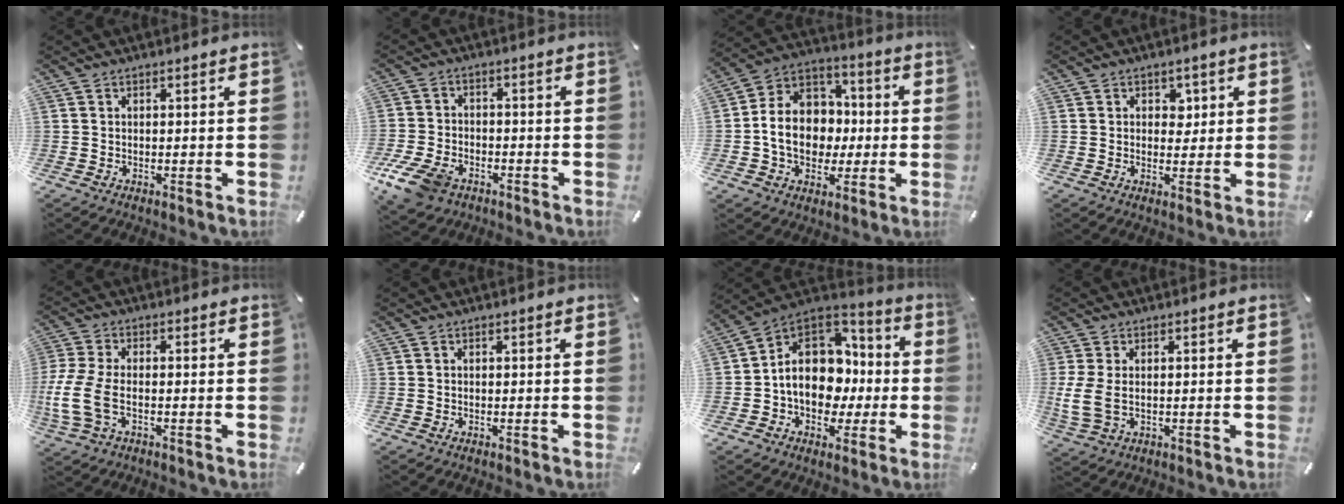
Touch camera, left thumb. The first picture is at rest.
{"total": 9.1, "force": [-5.3, 5.6, 4.8], "torque": [-0.109, 0.021, -0.100]}
{"total": 13.8, "force": [-2.2, 11.7, 6.9], "torque": [-0.154, 0.018, -0.036]}
{"total": 3.6, "force": [1.0, 2.9, 1.8], "torque": [-0.009, -0.007, 0.008]}
{"total": 9.6, "force": [-2.2, 4.7, 8.0], "torque": [-0.181, -0.012, -0.037]}
{"total": 0.0}
{"total": 15.4, "force": [-0.9, 12.4, 9.0], "torque": [-0.168, 0.000, -0.014]}
{"total": 5.9, "force": [0.3, 3.2, 4.9], "torque": [-0.108, 0.002, 0.006]}